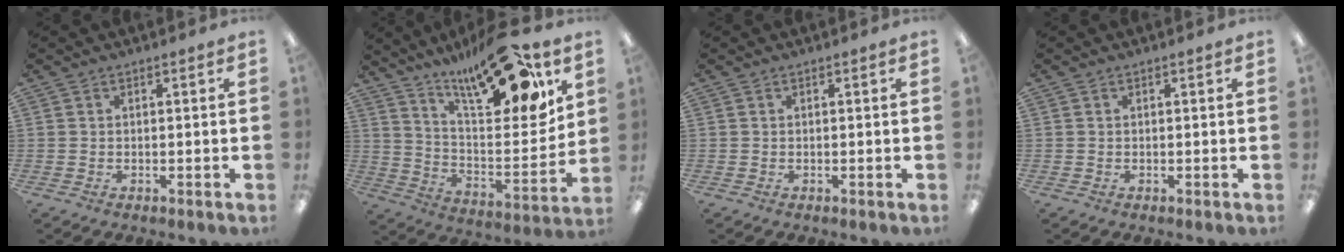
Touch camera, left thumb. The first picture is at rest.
{"total": 22.0, "force": [16.3, 6.0, 13.5], "torque": [-0.194, -0.114, 0.264]}
{"total": 0.0}
{"total": 0.0}